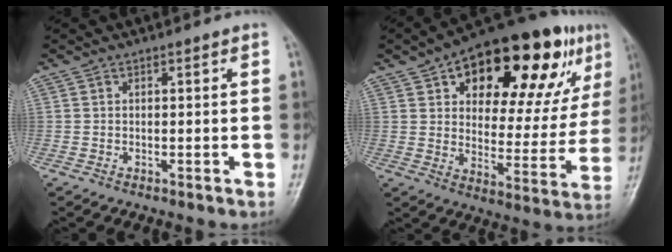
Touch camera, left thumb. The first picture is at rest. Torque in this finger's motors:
{"motor_torque": [0.97, 0.95, 1.69, -1.08, 0.20]}